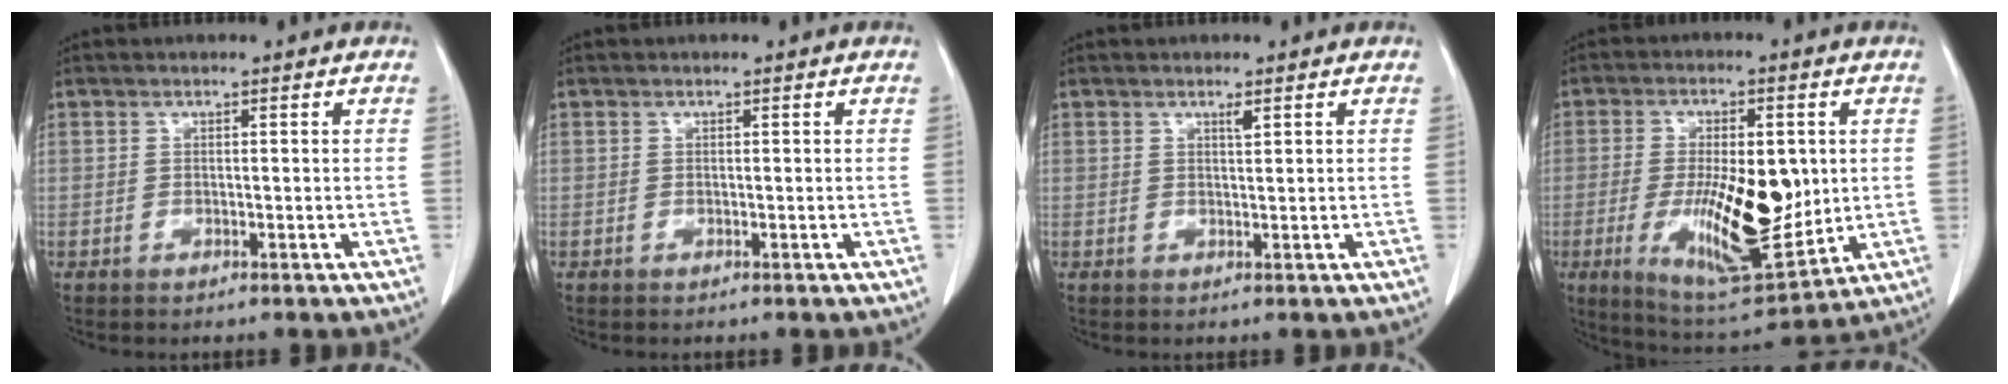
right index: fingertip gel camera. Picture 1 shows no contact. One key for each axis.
{"total": 0.0}
{"total": 0.9, "fx": 0.6, "fy": 0.0, "fz": 0.7, "tx": -0.014, "ty": -0.004, "tz": 0.011}
{"total": 16.1, "fx": -1.2, "fy": 5.2, "fz": 15.2, "tx": -0.262, "ty": -0.016, "tz": -0.004}